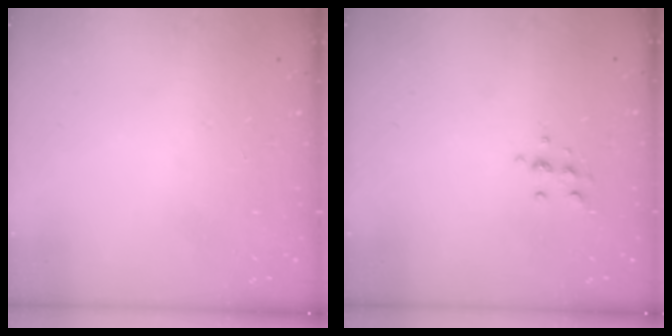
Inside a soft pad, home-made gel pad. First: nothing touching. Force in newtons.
{"total": 6.2, "press": 6.2, "slide": 0.8}